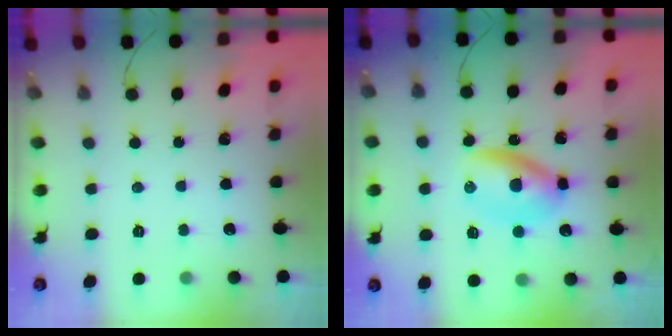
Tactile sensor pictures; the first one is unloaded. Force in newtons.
{"total": 6.7, "press": 6.7, "slide": 0.5}